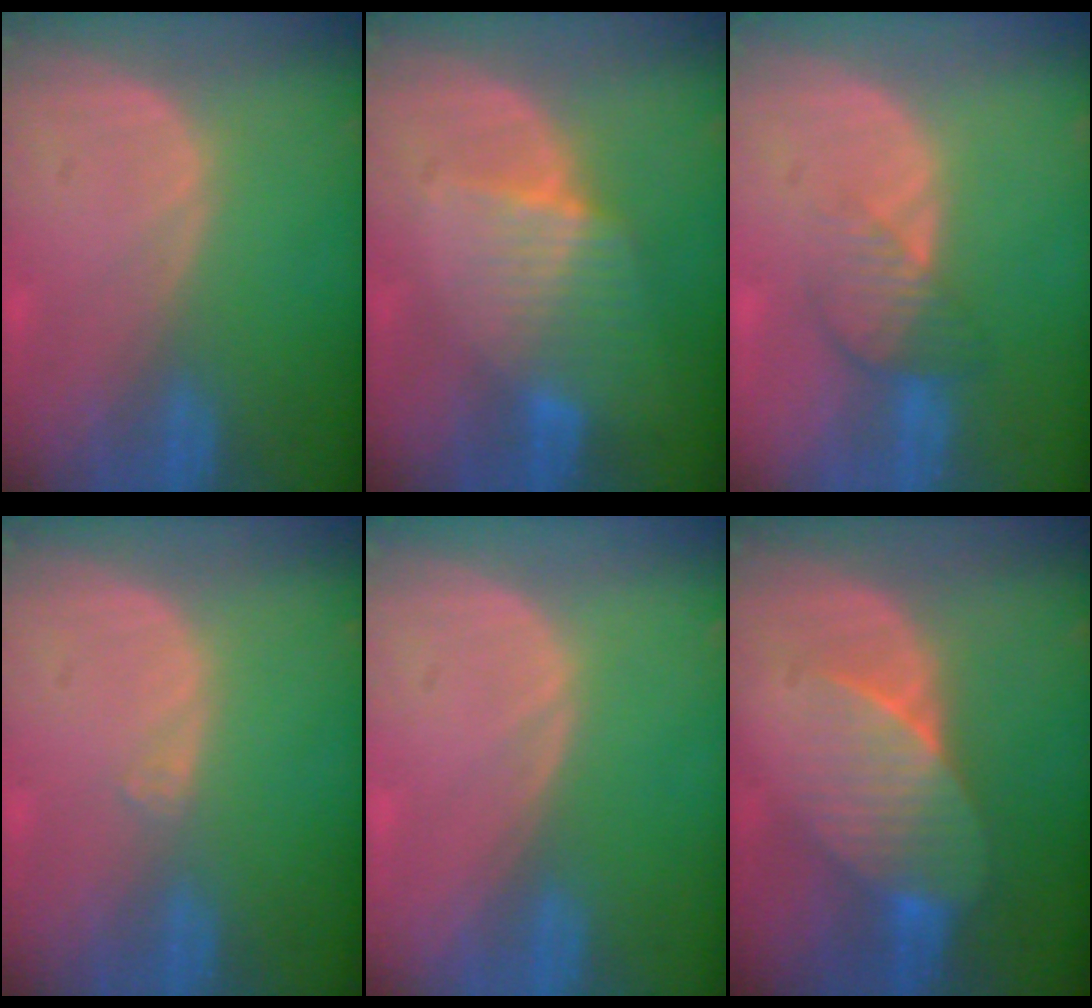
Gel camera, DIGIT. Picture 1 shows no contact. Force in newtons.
{"total": 6.5, "press": 5.7, "slide": 3.2}
{"total": 4.3, "press": 3.7, "slide": 2.1}
{"total": 0.6, "press": 0.5, "slide": 0.2}
{"total": 0.0}
{"total": 7.5, "press": 7.0, "slide": 2.7}